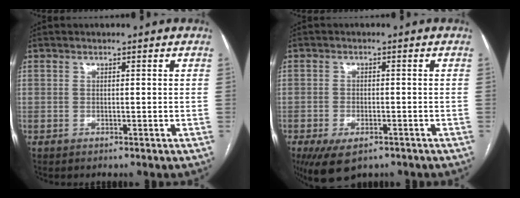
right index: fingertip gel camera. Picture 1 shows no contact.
{"total": 6.7, "force": [-4.3, 3.2, 4.1], "torque": [-0.069, -0.008, -0.066]}